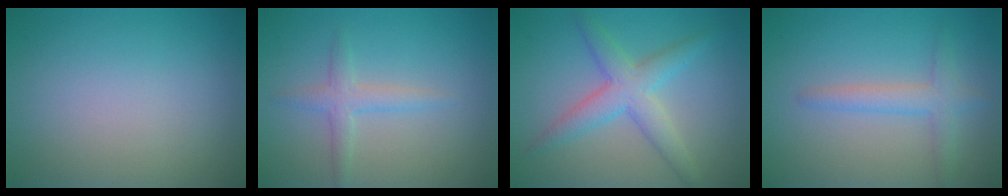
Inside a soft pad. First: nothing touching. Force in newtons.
{"total": 2.1, "press": 2.1, "slide": 0.1}
{"total": 4.1, "press": 4.1, "slide": 0.0}
{"total": 2.4, "press": 2.4, "slide": 0.2}